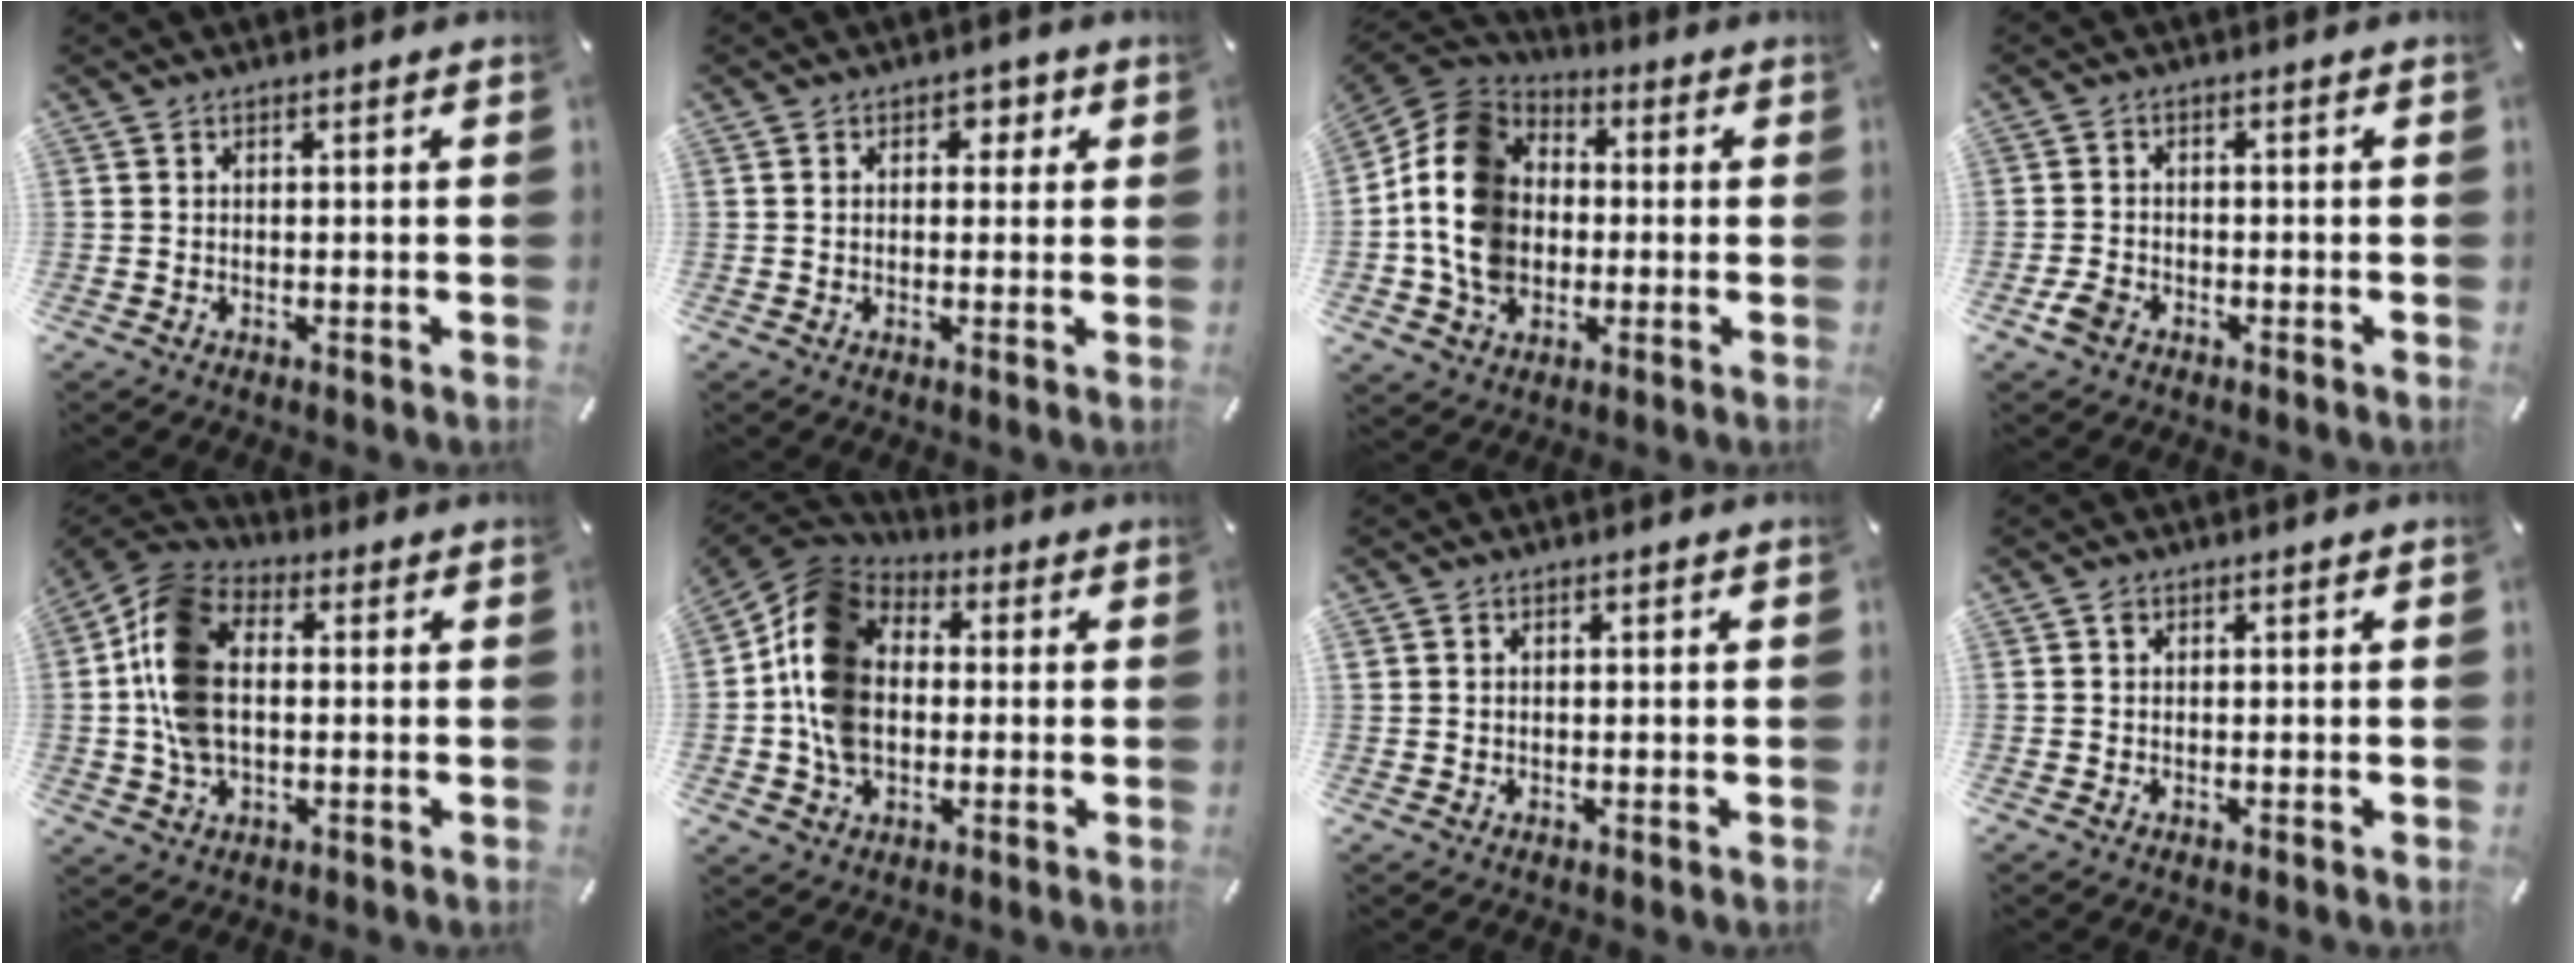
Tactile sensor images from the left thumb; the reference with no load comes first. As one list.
[{"total": 3.5, "force": [0.5, 2.7, 2.2], "torque": [-0.014, -0.004, -0.002]}, {"total": 16.4, "force": [-2.3, 13.9, 8.4], "torque": [-0.192, 0.031, -0.042]}, {"total": 3.6, "force": [-2.0, 2.4, 1.7], "torque": [-0.047, 0.002, -0.042]}, {"total": 14.5, "force": [-0.1, 10.1, 10.4], "torque": [-0.234, 0.015, 0.000]}, {"total": 14.1, "force": [-1.1, 11.5, 8.0], "torque": [-0.182, 0.023, -0.020]}, {"total": 0.9, "force": [0.2, 0.8, 0.2], "torque": [-0.004, 0.005, 0.003]}, {"total": 0.8, "force": [0.3, 0.7, 0.3], "torque": [-0.005, 0.003, 0.005]}]